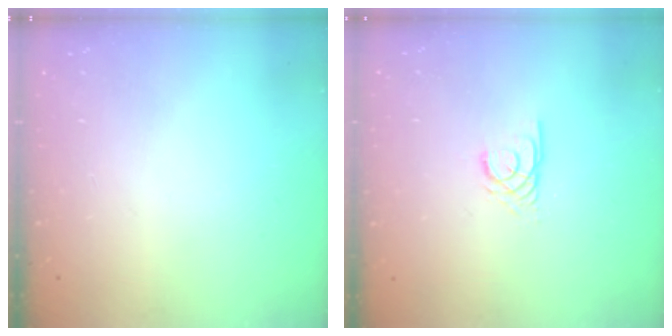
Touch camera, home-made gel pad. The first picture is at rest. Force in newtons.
{"total": 2.4, "press": 2.4, "slide": 0.2}